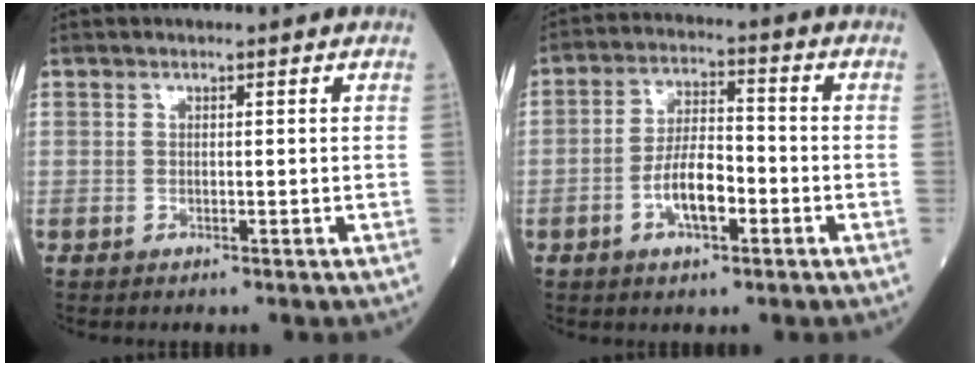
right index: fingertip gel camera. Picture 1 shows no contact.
{"total": 7.2, "force": [-2.6, 2.6, 6.2], "torque": [-0.125, 0.011, -0.047]}